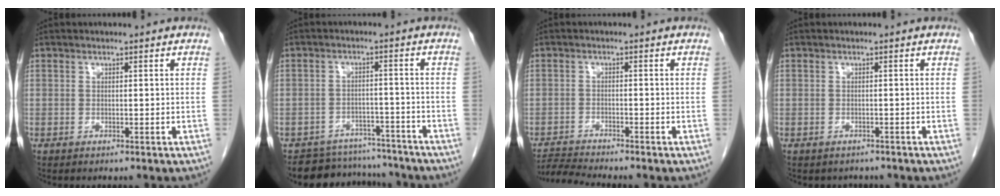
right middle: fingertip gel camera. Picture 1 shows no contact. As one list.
[{"total": 9.3, "force": [-8.7, 3.2, 0.0], "torque": [0.014, 0.019, -0.117]}, {"total": 3.8, "force": [-3.5, -1.4, 0.0], "torque": [-0.008, -0.019, -0.066]}, {"total": 2.0, "force": [-1.7, 1.0, 0.1], "torque": [-0.004, 0.001, -0.024]}]